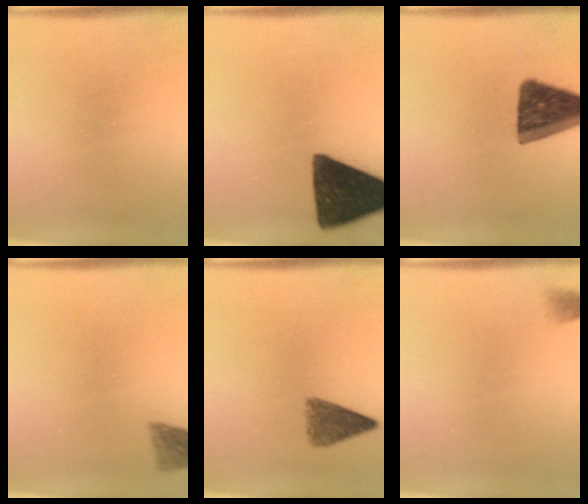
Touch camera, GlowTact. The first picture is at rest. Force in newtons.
{"total": 15.0}
{"total": 14.1}
{"total": 2.8}
{"total": 4.3}
{"total": 1.2}